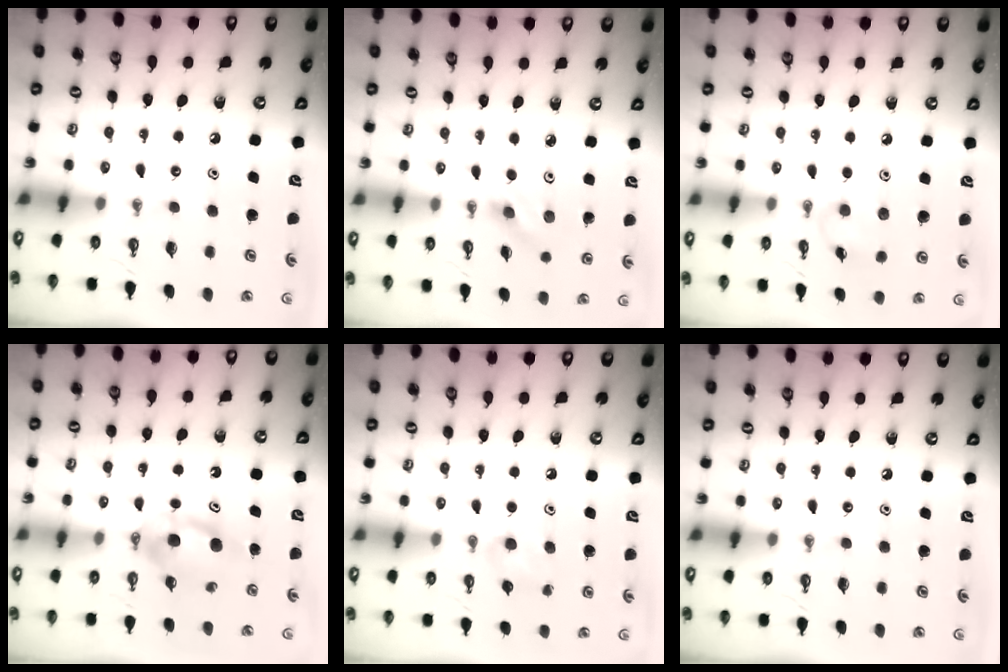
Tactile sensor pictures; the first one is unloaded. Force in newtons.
{"total": 2.8, "press": 2.5, "slide": 1.3}
{"total": 5.6, "press": 5.5, "slide": 0.7}
{"total": 6.0, "press": 6.0, "slide": 0.2}
{"total": 9.9, "press": 6.3, "slide": 7.7}
{"total": 0.0}